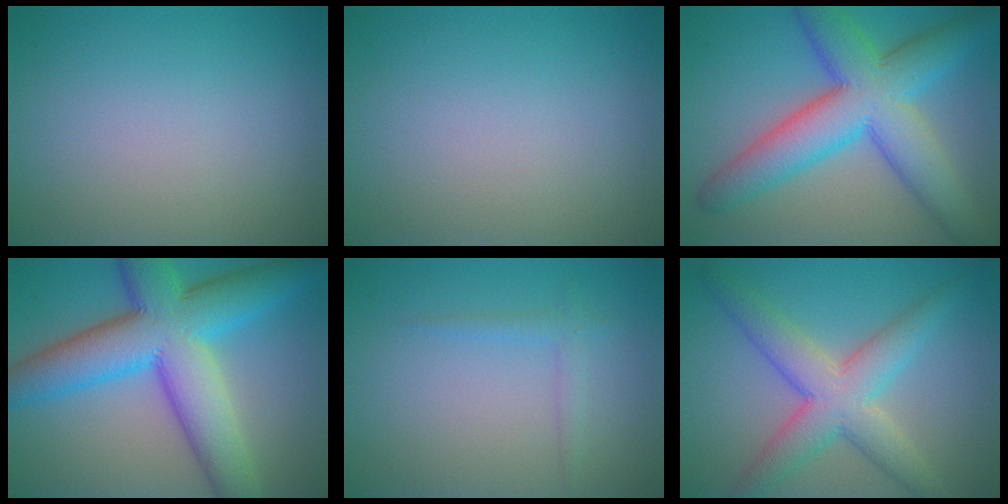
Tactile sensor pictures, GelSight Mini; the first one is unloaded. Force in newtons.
{"total": 0.0}
{"total": 10.0, "press": 10.0, "slide": 0.3}
{"total": 11.8, "press": 11.8, "slide": 0.1}
{"total": 1.4, "press": 1.4, "slide": 0.0}
{"total": 6.2, "press": 6.2, "slide": 0.2}